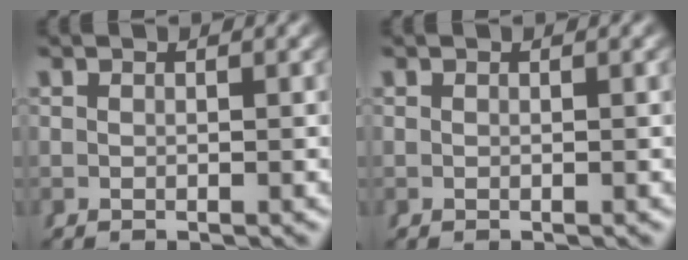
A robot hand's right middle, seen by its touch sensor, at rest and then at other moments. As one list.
[{"total": 0.0}]